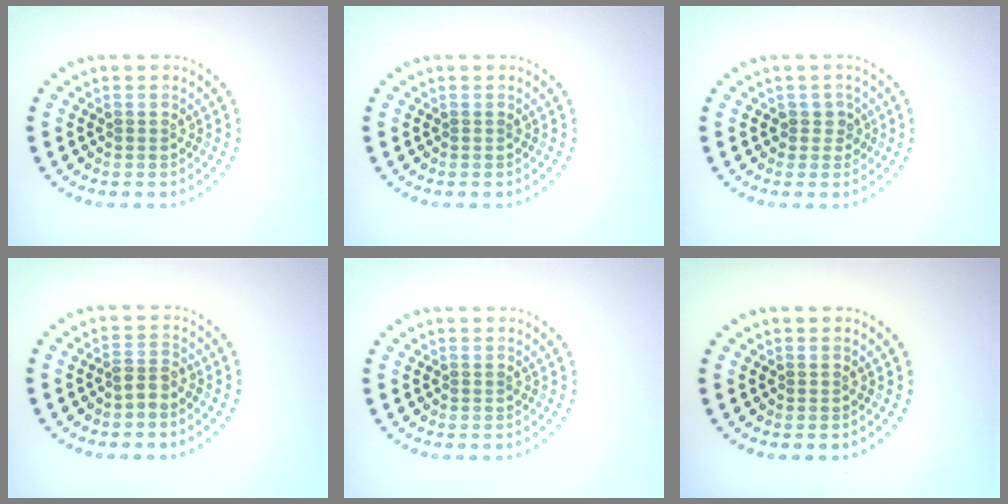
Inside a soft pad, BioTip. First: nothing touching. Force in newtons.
{"total": 0.0}
{"total": 1.5, "press": 1.2, "slide": 0.8}
{"total": 1.8, "press": 1.4, "slide": 1.2}
{"total": 0.0}
{"total": 0.0}